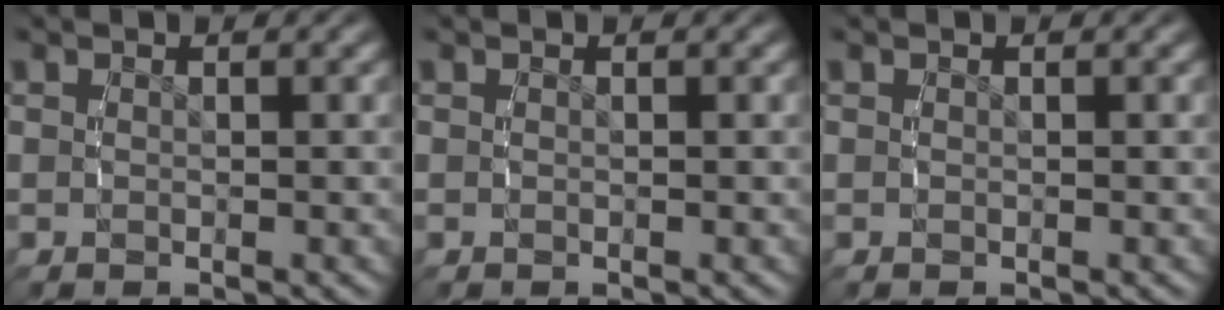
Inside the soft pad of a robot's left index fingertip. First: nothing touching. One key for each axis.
{"total": 0.0}
{"total": 0.0}